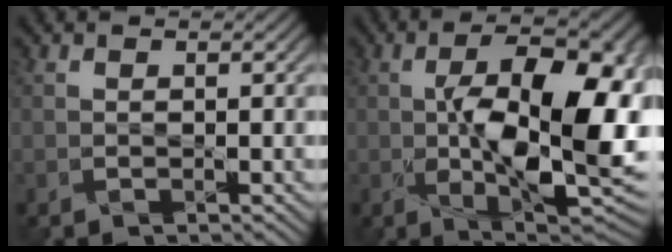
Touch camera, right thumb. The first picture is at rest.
{"total": 15.2, "force": [-0.5, 7.2, 13.4], "torque": [-0.204, -0.013, 0.000]}